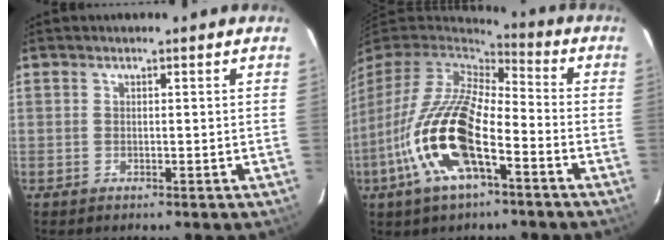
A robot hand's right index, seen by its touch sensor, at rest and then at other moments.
{"total": 19.2, "force": [-7.6, 7.4, 16.1], "torque": [-0.331, -0.027, -0.150]}